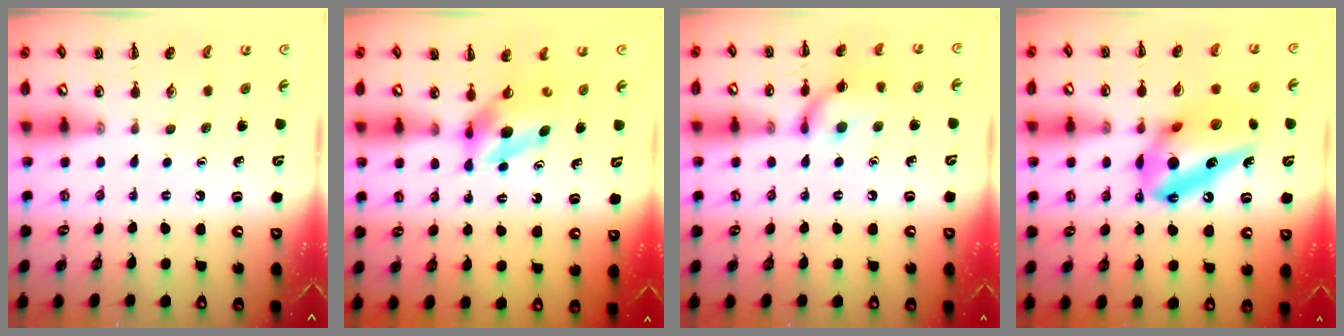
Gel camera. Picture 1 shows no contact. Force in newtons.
{"total": 5.3, "press": 5.2, "slide": 0.9}
{"total": 11.9, "press": 11.8, "slide": 1.0}
{"total": 17.9, "press": 17.9, "slide": 0.5}